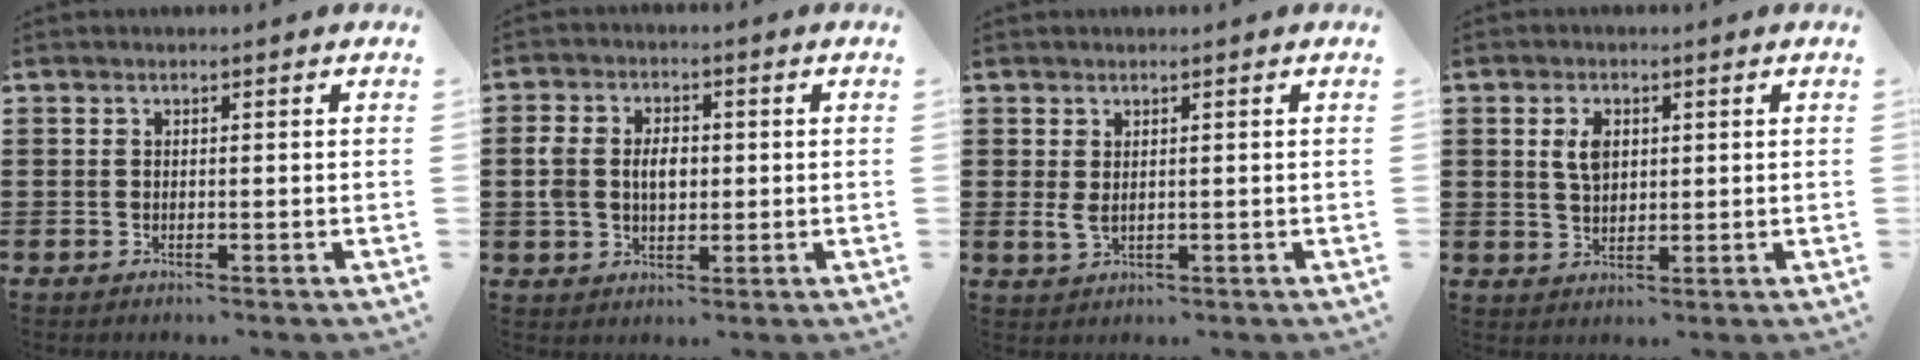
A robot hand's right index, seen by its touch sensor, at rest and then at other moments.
{"total": 4.6, "force": [0.2, 3.2, 3.3], "torque": [-0.079, 0.011, -0.002]}
{"total": 2.0, "force": [0.5, 0.9, 1.7], "torque": [-0.043, -0.002, 0.007]}
{"total": 3.9, "force": [1.0, 2.3, 2.9], "torque": [-0.065, 0.010, 0.017]}